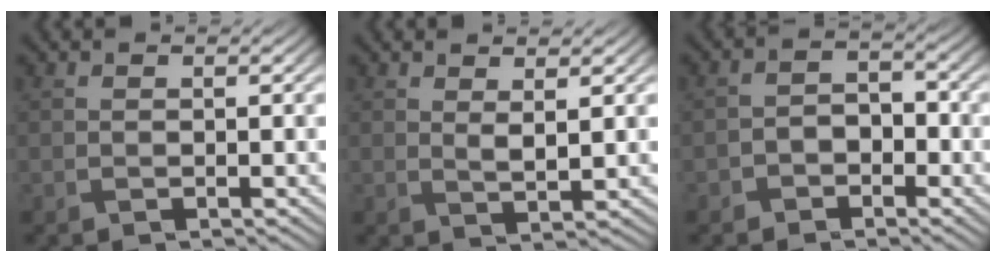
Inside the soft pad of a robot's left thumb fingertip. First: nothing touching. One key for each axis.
{"total": 2.0, "fx": 1.2, "fy": 0.4, "fz": 1.5, "tx": -0.034, "ty": -0.007, "tz": 0.025}
{"total": 2.7, "fx": -1.5, "fy": 1.9, "fz": 1.1, "tx": -0.021, "ty": 0.006, "tz": -0.031}